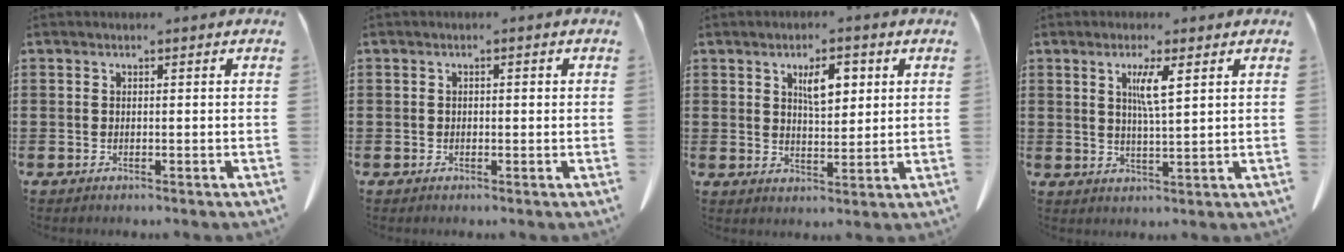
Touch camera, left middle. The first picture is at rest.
{"total": 0.6, "force": [0.0, 0.3, 0.5], "torque": [-0.011, 0.002, -0.001]}
{"total": 5.1, "force": [2.5, 1.9, 4.0], "torque": [-0.067, 0.000, 0.038]}
{"total": 4.2, "force": [1.9, 0.2, 3.7], "torque": [-0.078, 0.000, 0.031]}